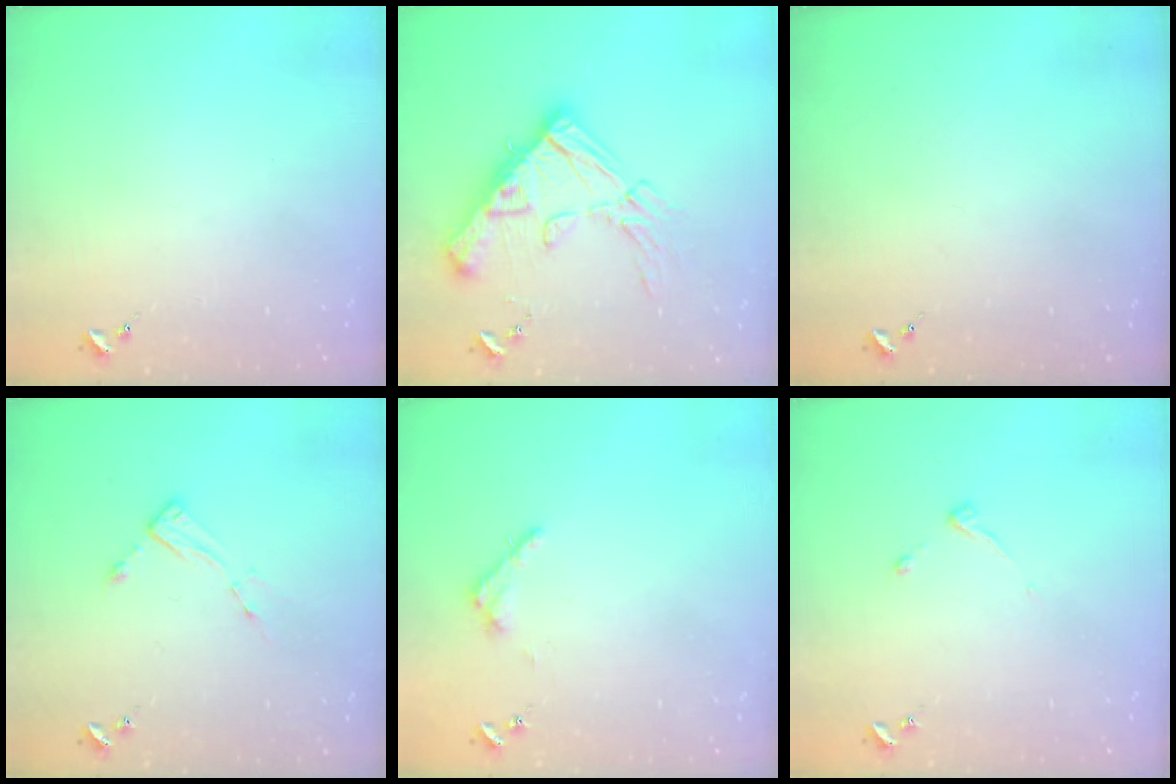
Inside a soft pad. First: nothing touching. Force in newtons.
{"total": 20.5, "press": 20.3, "slide": 2.3}
{"total": 0.0}
{"total": 4.4, "press": 4.4, "slide": 0.2}
{"total": 3.2, "press": 3.2, "slide": 0.4}
{"total": 3.7, "press": 3.6, "slide": 0.6}